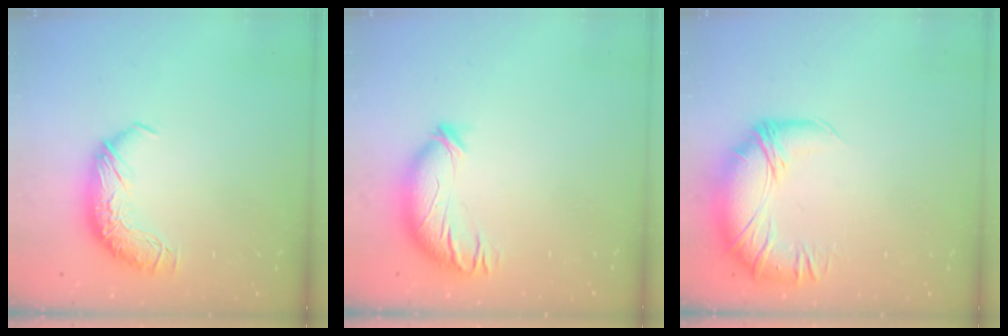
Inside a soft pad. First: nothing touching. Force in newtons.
{"total": 3.8, "press": 3.0, "slide": 2.3}
{"total": 2.8, "press": 0.1, "slide": 2.8}